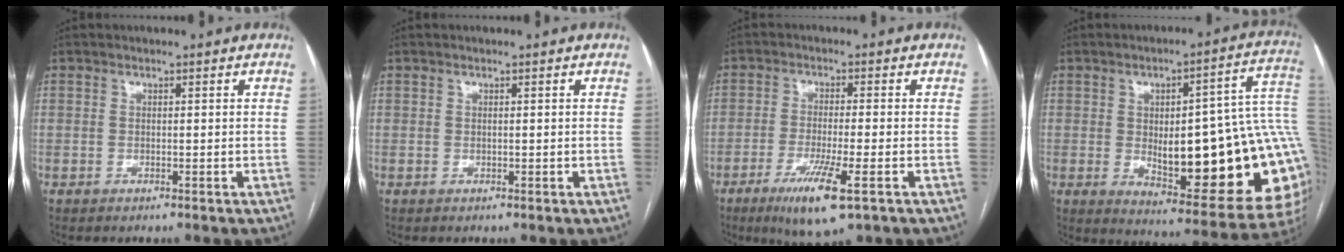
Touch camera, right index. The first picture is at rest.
{"total": 0.0}
{"total": 9.2, "force": [-4.7, 0.6, 7.9], "torque": [-0.146, -0.025, -0.077]}
{"total": 26.7, "force": [-0.9, 6.7, 25.8], "torque": [-0.256, 0.021, 0.005]}